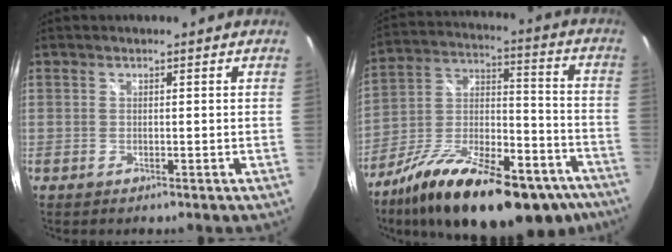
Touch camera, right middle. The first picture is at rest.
{"total": 30.6, "force": [-20.6, 11.8, 19.2], "torque": [-0.309, 0.000, -0.302]}